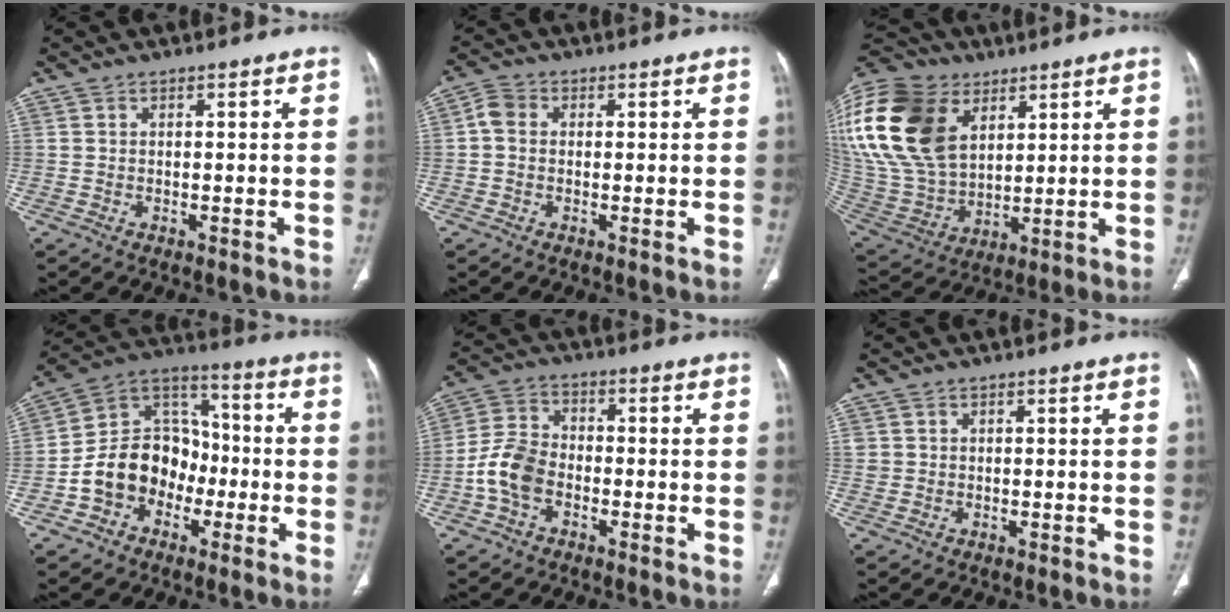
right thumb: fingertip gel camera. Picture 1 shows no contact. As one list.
[{"total": 3.2, "force": [0.1, 2.5, 1.9], "torque": [-0.032, 0.006, -0.010]}, {"total": 30.0, "force": [11.3, 20.1, 19.3], "torque": [-0.447, 0.014, 0.228]}, {"total": 14.5, "force": [-4.4, 11.7, 7.3], "torque": [-0.087, 0.061, -0.083]}, {"total": 8.0, "force": [-2.8, 5.4, 5.2], "torque": [-0.099, 0.025, -0.064]}, {"total": 1.0, "force": [0.2, 0.9, 0.1], "torque": [0.009, 0.002, 0.001]}]